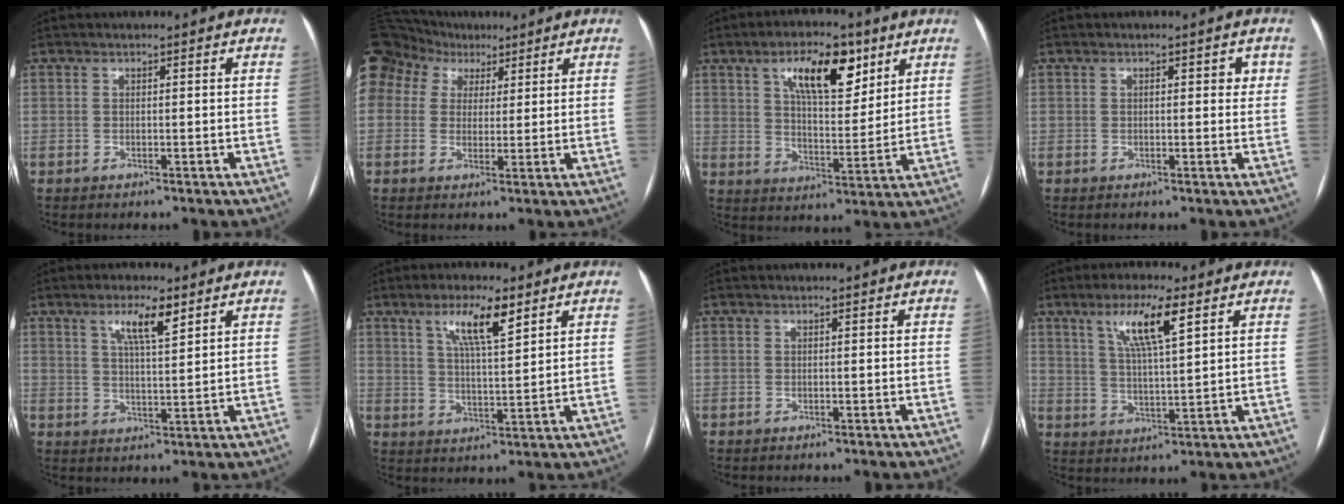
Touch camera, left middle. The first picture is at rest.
{"total": 20.9, "force": [10.6, 16.1, 7.9], "torque": [-0.270, 0.098, 0.208]}
{"total": 11.5, "force": [6.2, 4.2, 8.7], "torque": [-0.144, 0.012, 0.105]}
{"total": 2.8, "force": [1.0, 1.4, 2.2], "torque": [-0.025, 0.008, 0.008]}
{"total": 6.0, "force": [3.5, 1.0, 4.8], "torque": [-0.088, 0.003, 0.060]}
{"total": 7.8, "force": [4.5, 1.2, 6.3], "torque": [-0.116, 0.002, 0.079]}
{"total": 0.0}
{"total": 8.7, "force": [4.4, 1.0, 7.4], "torque": [-0.140, 0.003, 0.080]}